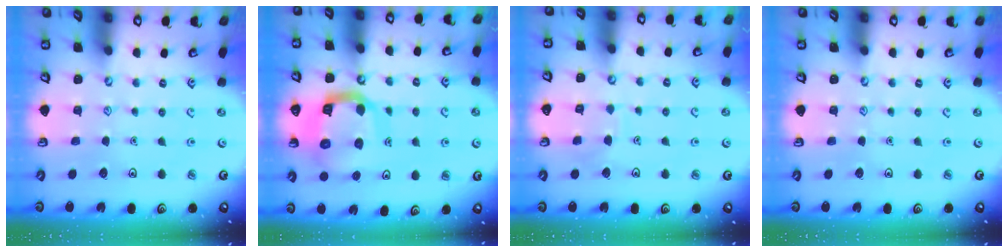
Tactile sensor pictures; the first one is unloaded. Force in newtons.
{"total": 14.3, "press": 14.2, "slide": 1.8}
{"total": 4.5, "press": 4.5, "slide": 0.6}
{"total": 0.0}